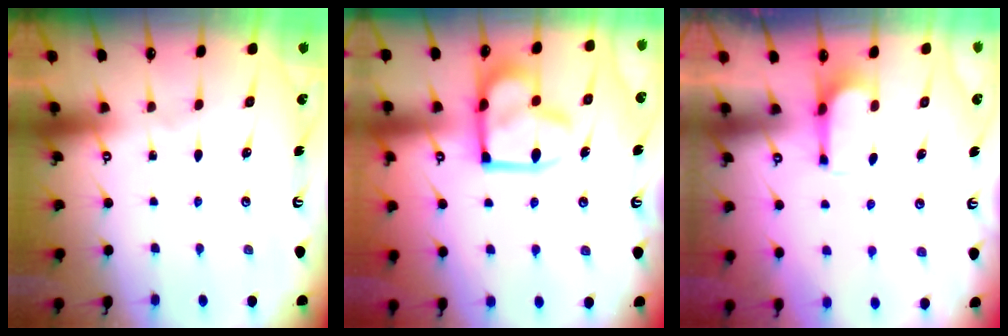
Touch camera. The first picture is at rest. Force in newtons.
{"total": 14.6, "press": 14.5, "slide": 1.8}
{"total": 1.2, "press": 0.7, "slide": 1.0}